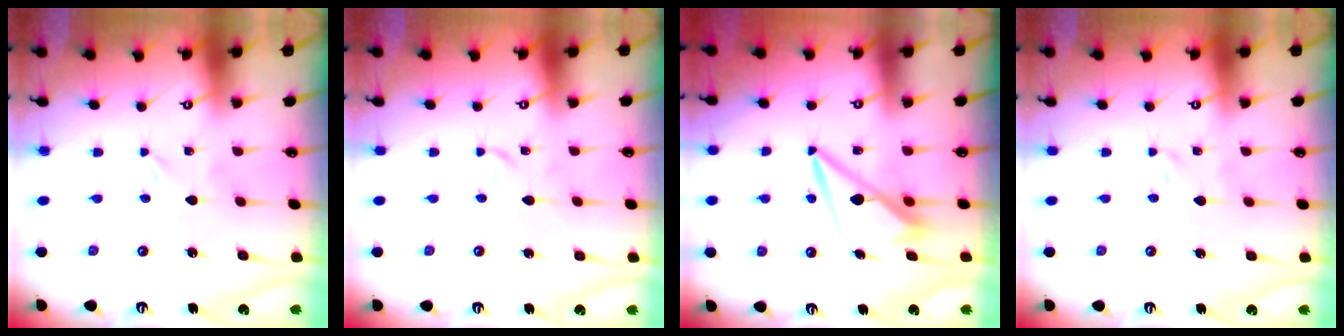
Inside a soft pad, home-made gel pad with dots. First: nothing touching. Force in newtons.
{"total": 1.8, "press": 1.8, "slide": 0.2}
{"total": 9.7, "press": 9.6, "slide": 1.1}
{"total": 1.2, "press": 1.2, "slide": 0.1}